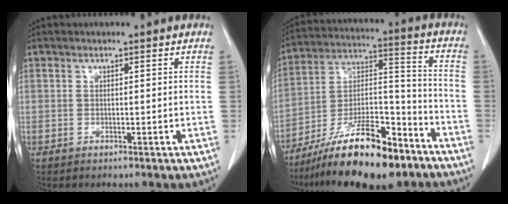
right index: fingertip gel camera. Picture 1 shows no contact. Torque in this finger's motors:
{"motor_torque": [1.10, -1.04, 0.99, 0.21]}